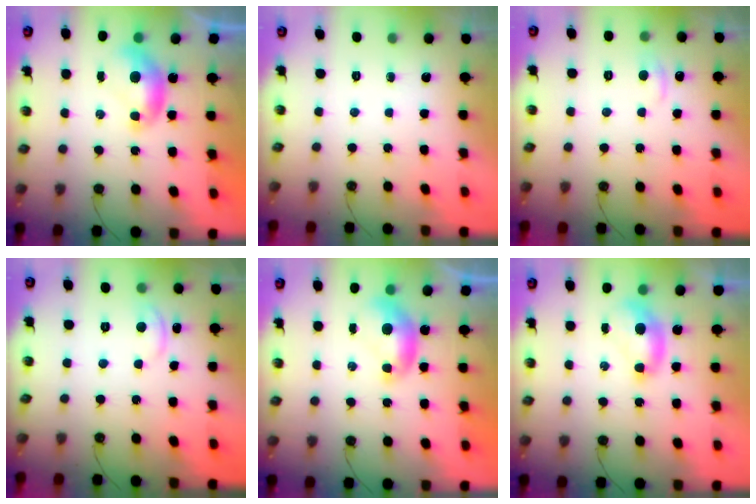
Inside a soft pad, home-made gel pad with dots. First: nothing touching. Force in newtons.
{"total": 0.0}
{"total": 0.8, "press": 0.3, "slide": 0.7}
{"total": 1.9, "press": 1.9, "slide": 0.1}
{"total": 0.0}
{"total": 1.6, "press": 1.4, "slide": 0.8}